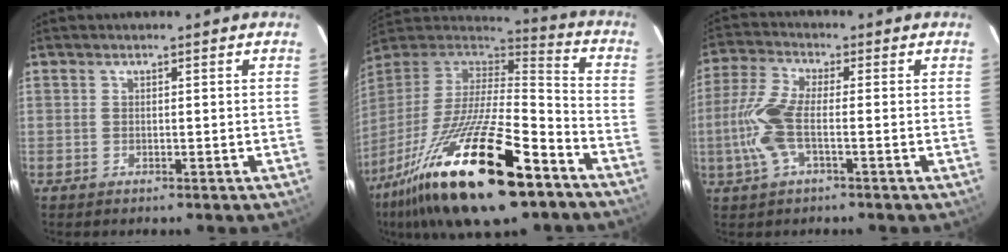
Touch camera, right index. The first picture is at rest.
{"total": 30.8, "force": [-18.4, 8.9, 23.1], "torque": [-0.438, -0.059, -0.312]}
{"total": 9.1, "force": [-2.0, 2.8, 8.4], "torque": [-0.198, 0.004, -0.043]}